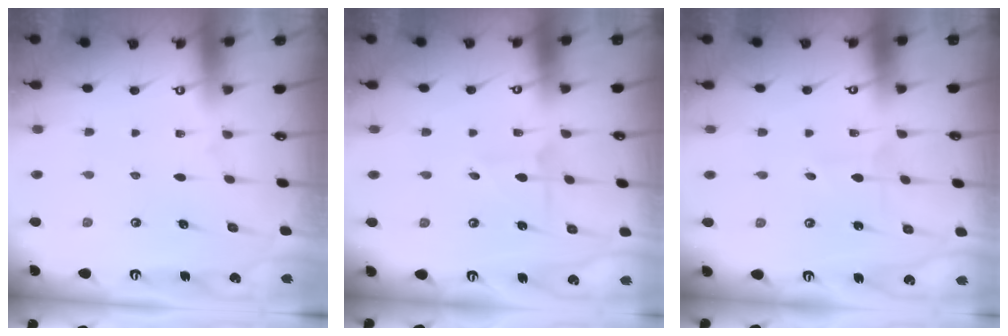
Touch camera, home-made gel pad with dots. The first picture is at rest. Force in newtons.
{"total": 2.2, "press": 2.2, "slide": 0.2}
{"total": 0.6, "press": 0.6, "slide": 0.0}